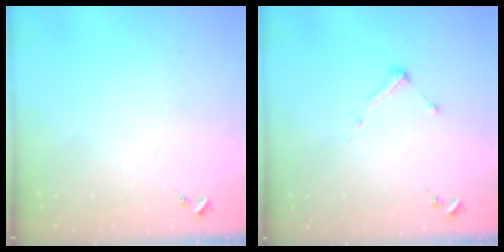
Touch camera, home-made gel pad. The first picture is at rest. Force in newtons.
{"total": 4.4, "press": 4.3, "slide": 0.5}